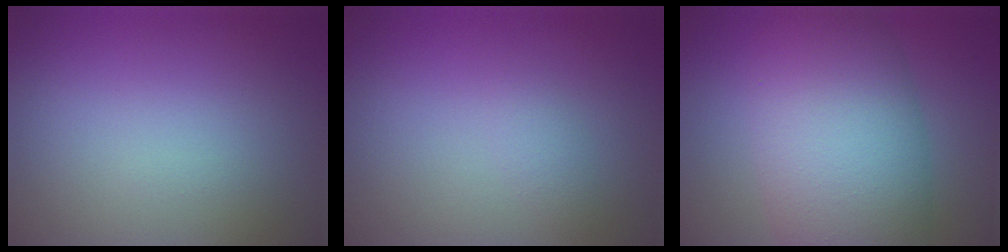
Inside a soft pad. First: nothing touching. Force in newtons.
{"total": 1.1, "press": 1.1, "slide": 0.0}
{"total": 11.0, "press": 11.0, "slide": 0.4}